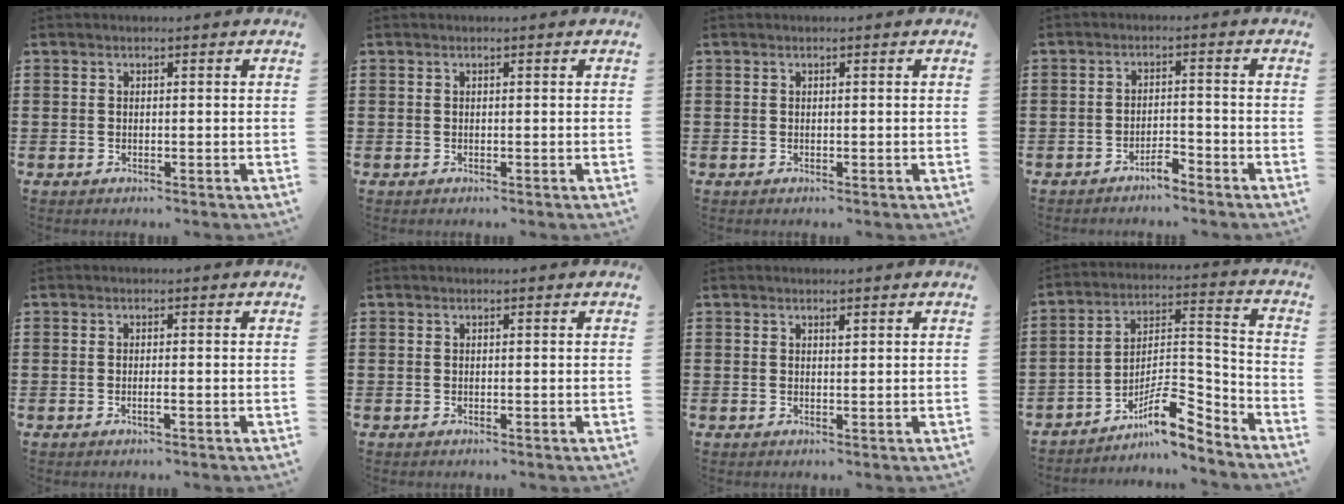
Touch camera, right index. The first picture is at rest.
{"total": 0.0}
{"total": 0.0}
{"total": 2.9, "force": [-2.6, 0.4, 1.0], "torque": [-0.023, 0.003, -0.052]}
{"total": 1.0, "force": [-0.5, 0.0, 0.9], "torque": [-0.015, -0.004, -0.008]}
{"total": 0.0}
{"total": 0.6, "force": [0.5, 0.2, 0.3], "torque": [-0.008, 0.001, 0.009]}
{"total": 10.6, "force": [-7.9, 3.2, 6.2], "torque": [-0.107, 0.017, -0.148]}